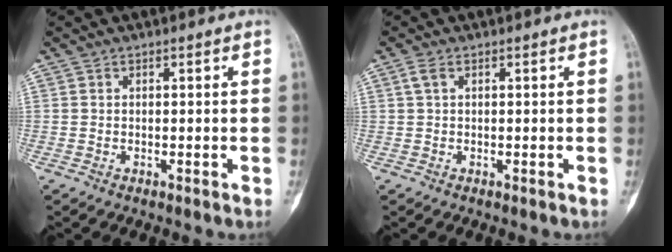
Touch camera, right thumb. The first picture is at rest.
{"total": 1.5, "force": [0.6, 0.8, 1.2], "torque": [-0.035, 0.013, 0.014]}